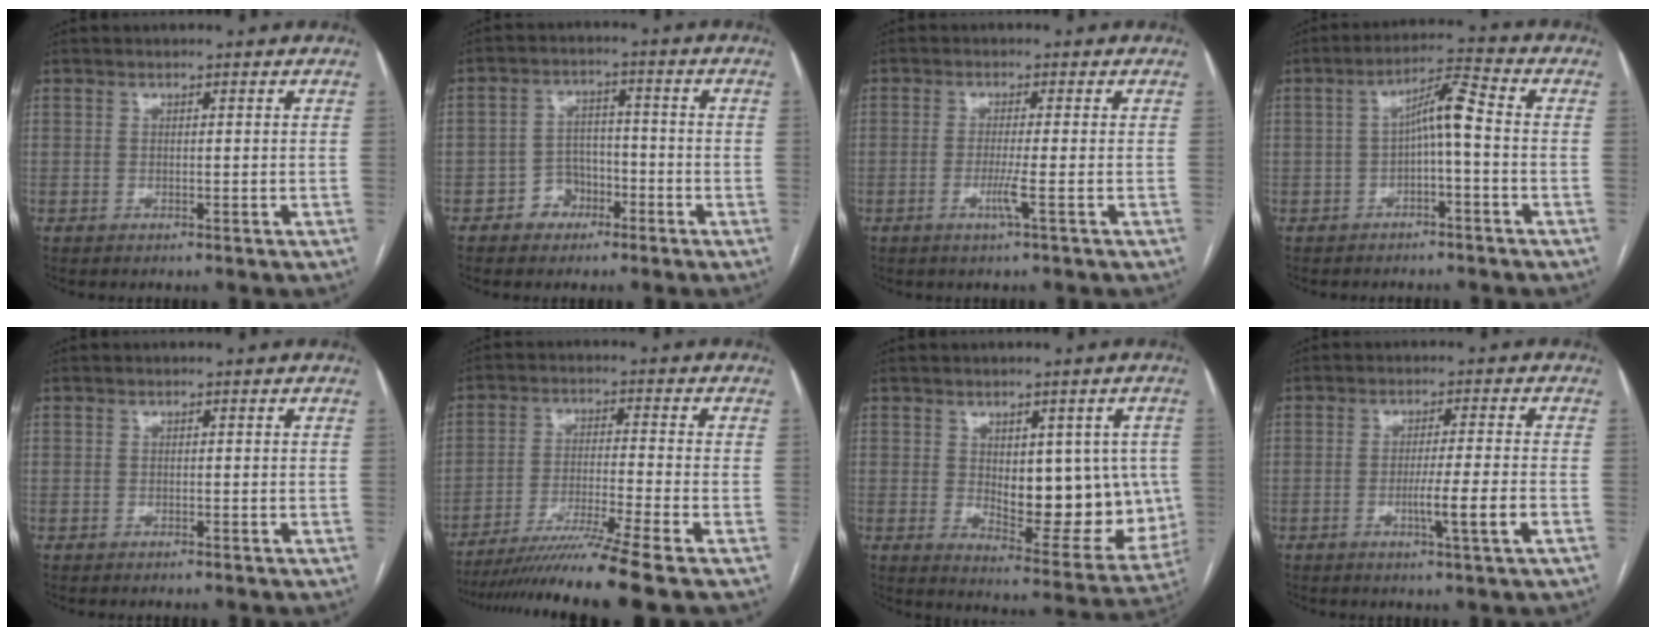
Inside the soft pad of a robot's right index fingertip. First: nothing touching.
{"total": 4.9, "force": [-2.7, 3.9, 1.4], "torque": [-0.017, 0.018, -0.043]}
{"total": 2.9, "force": [-1.1, -0.7, 2.6], "torque": [-0.054, -0.007, -0.023]}
{"total": 5.8, "force": [-0.7, 0.6, 5.7], "torque": [-0.097, 0.026, -0.012]}
{"total": 0.0}
{"total": 12.5, "force": [-10.1, -3.2, 6.7], "torque": [-0.103, -0.035, -0.168]}
{"total": 13.9, "force": [0.5, 6.2, 12.4], "torque": [-0.152, -0.007, 0.025]}
{"total": 6.2, "force": [-2.0, -0.8, 5.8], "torque": [-0.095, -0.012, -0.034]}